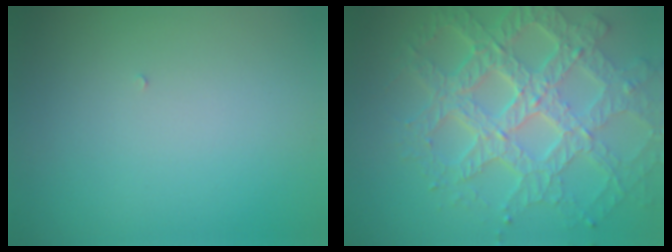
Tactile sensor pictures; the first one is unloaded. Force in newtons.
{"total": 8.1, "press": 5.9, "slide": 5.6}